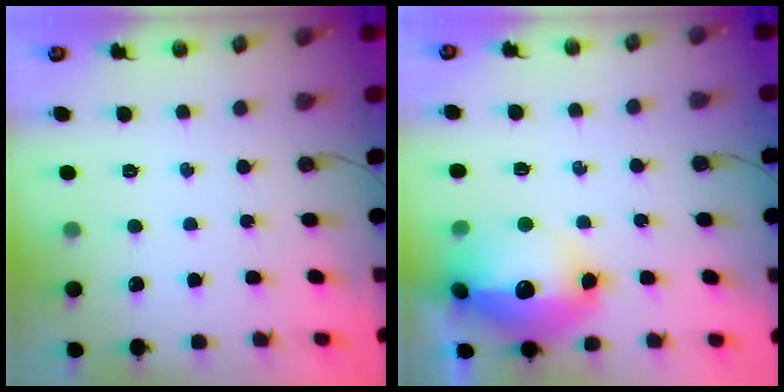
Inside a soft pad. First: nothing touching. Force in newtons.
{"total": 20.8, "press": 20.8, "slide": 1.7}